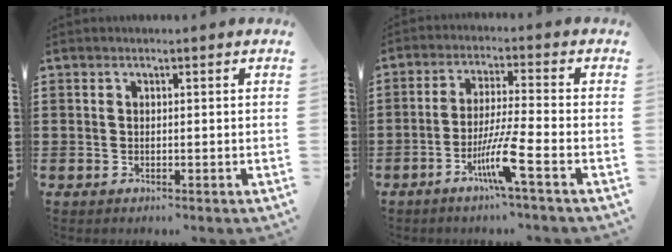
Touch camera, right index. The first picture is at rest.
{"total": 6.3, "force": [-3.2, -0.5, 5.4], "torque": [-0.109, -0.013, -0.062]}